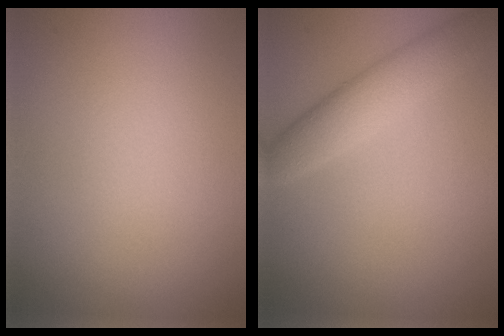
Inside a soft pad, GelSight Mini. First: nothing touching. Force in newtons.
{"total": 4.1, "press": 4.1, "slide": 0.1}